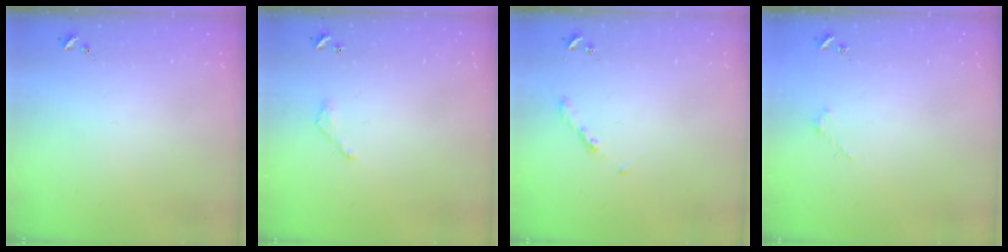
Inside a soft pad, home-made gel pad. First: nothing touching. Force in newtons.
{"total": 3.2, "press": 3.2, "slide": 0.2}
{"total": 3.2, "press": 3.2, "slide": 0.4}
{"total": 1.8, "press": 1.8, "slide": 0.2}